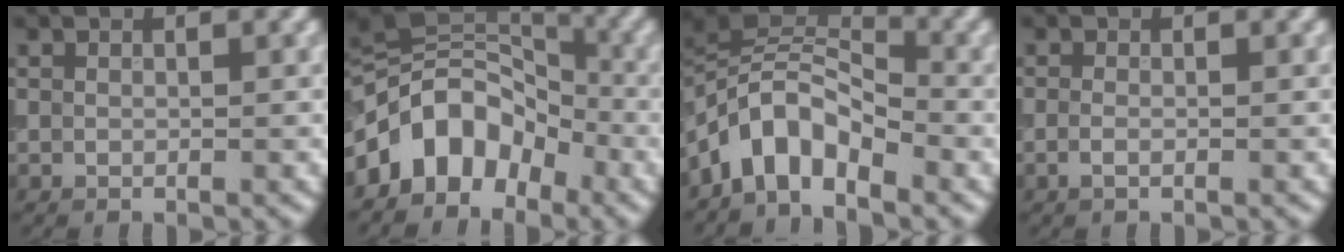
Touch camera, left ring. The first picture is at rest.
{"total": 7.5, "force": [-3.7, 5.1, 4.2], "torque": [-0.048, 0.016, -0.082]}
{"total": 6.0, "force": [-3.5, 3.0, 3.9], "torque": [-0.058, 0.012, -0.079]}
{"total": 0.9, "force": [-0.4, 0.3, 0.7], "torque": [-0.018, -0.002, -0.010]}